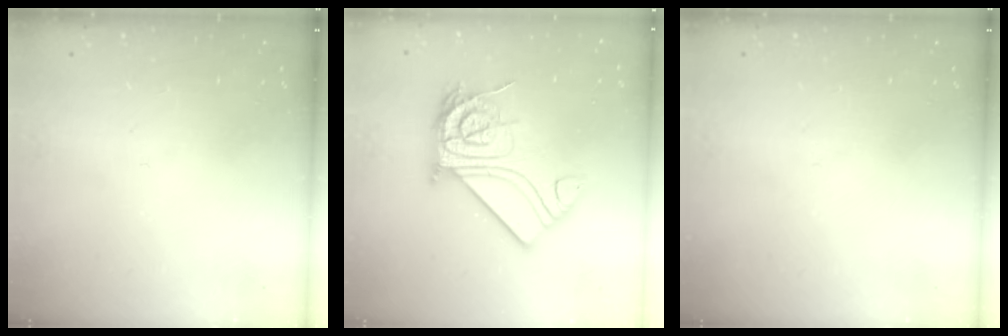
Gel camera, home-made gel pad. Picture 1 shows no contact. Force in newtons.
{"total": 21.6, "press": 21.6, "slide": 2.0}
{"total": 0.0}